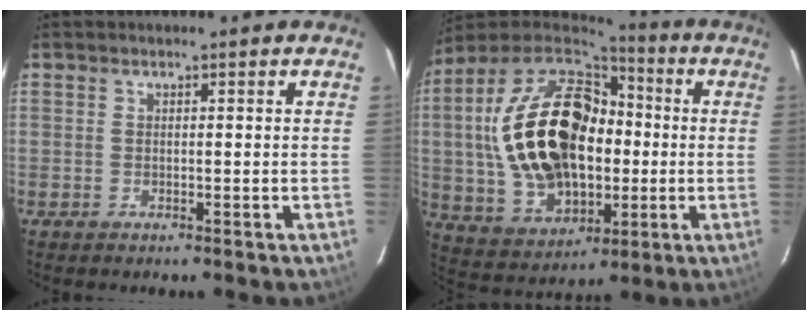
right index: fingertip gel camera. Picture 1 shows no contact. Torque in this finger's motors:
{"motor_torque": [2.10, -0.04, 1.06, 0.21]}